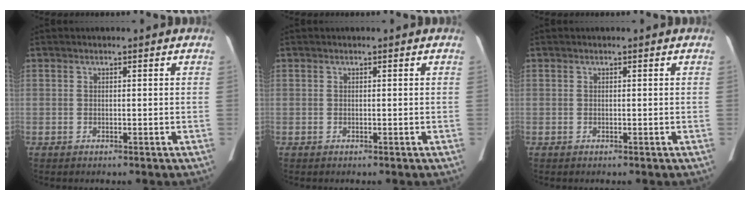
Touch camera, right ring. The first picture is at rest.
{"total": 0.0}
{"total": 0.0}